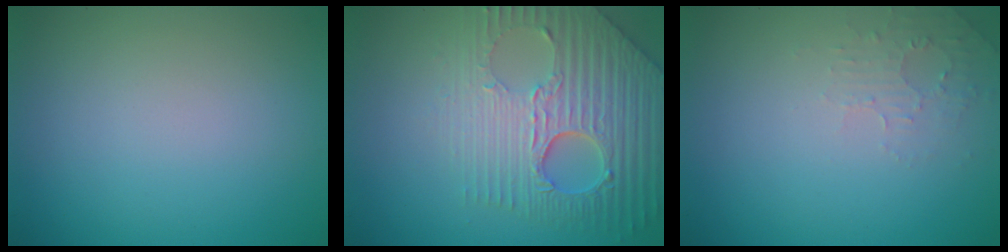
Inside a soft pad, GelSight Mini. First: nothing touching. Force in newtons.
{"total": 6.9, "press": 5.6, "slide": 4.1}
{"total": 1.6, "press": 1.6, "slide": 0.4}